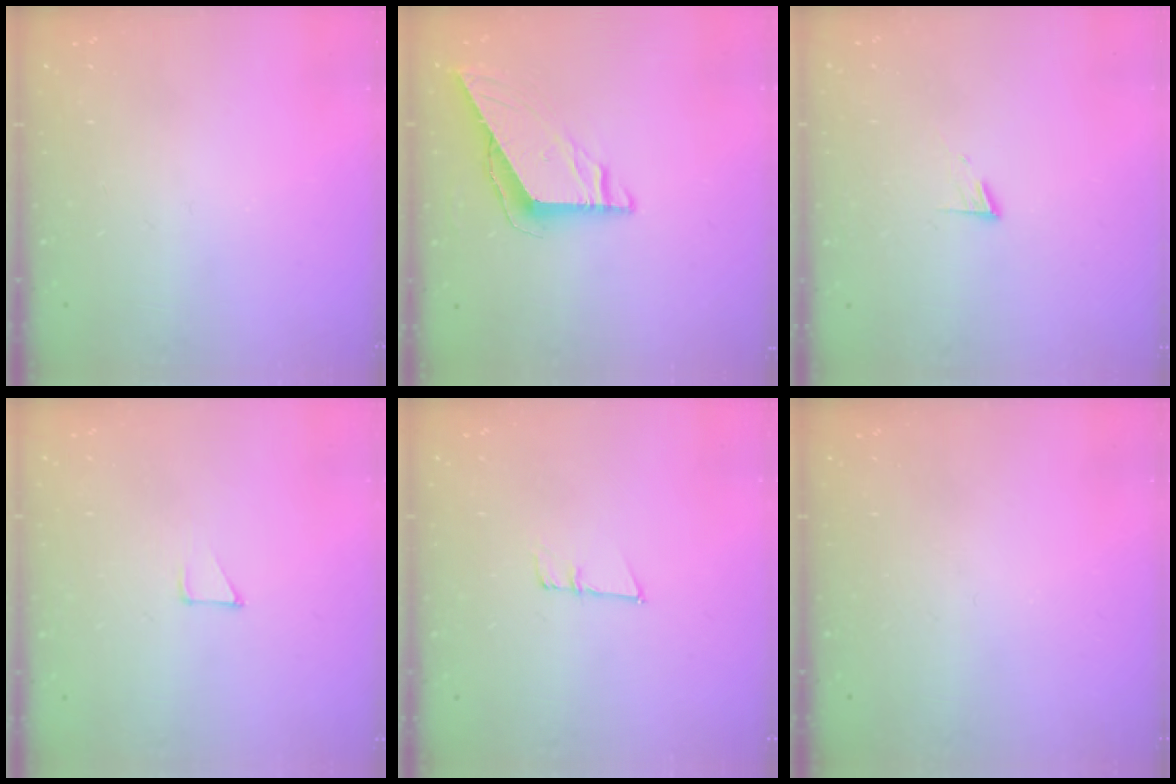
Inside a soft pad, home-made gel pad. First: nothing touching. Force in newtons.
{"total": 7.7, "press": 7.6, "slide": 0.6}
{"total": 5.1, "press": 5.1, "slide": 0.6}
{"total": 2.8, "press": 2.8, "slide": 0.2}
{"total": 5.4, "press": 5.2, "slide": 1.3}
{"total": 0.0}